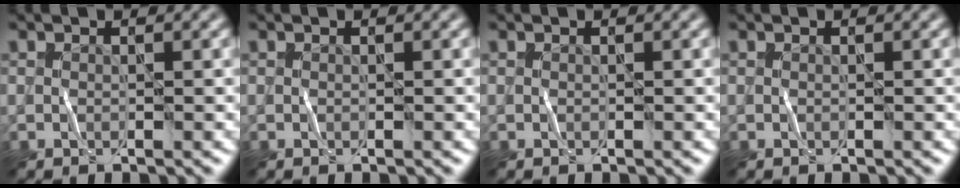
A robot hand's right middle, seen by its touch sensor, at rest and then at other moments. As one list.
[{"total": 0.0}, {"total": 0.0}, {"total": 0.0}]